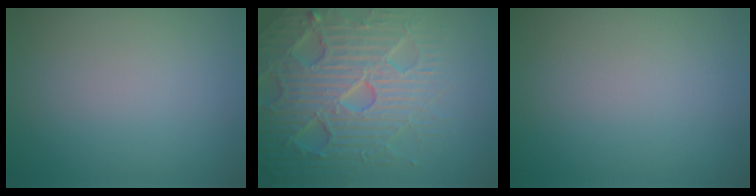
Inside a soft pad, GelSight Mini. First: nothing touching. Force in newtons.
{"total": 7.6, "press": 7.4, "slide": 1.6}
{"total": 0.0}